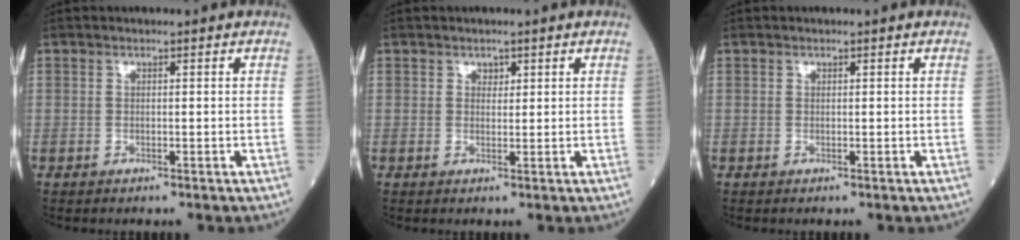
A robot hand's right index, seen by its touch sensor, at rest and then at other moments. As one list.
[{"total": 1.1, "force": [0.7, 0.8, 0.5], "torque": [-0.001, -0.004, 0.010]}, {"total": 0.0}]